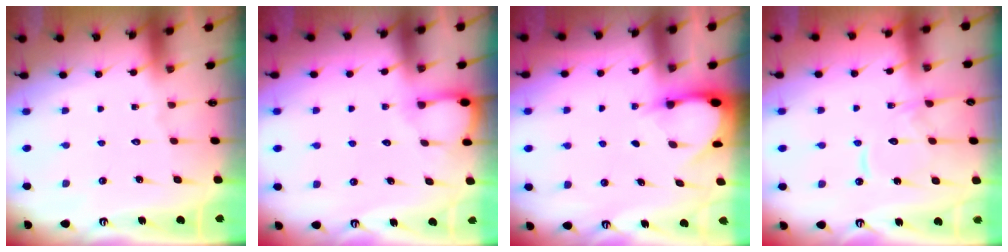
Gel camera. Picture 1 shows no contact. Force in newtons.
{"total": 3.9, "press": 3.9, "slide": 0.3}
{"total": 2.9, "press": 2.9, "slide": 0.3}
{"total": 12.5, "press": 12.5, "slide": 1.4}